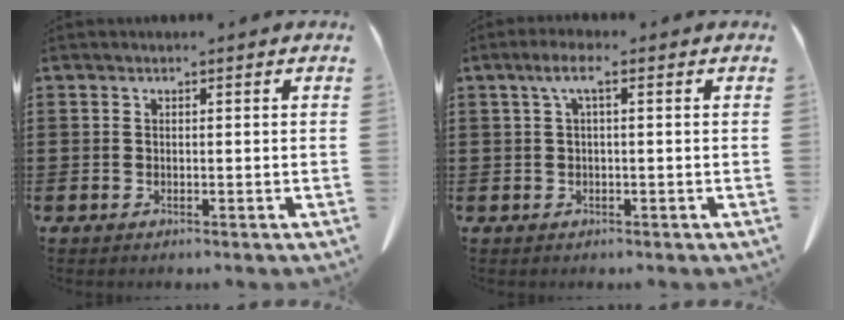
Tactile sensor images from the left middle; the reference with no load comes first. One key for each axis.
{"total": 2.9, "fx": 0.4, "fy": 0.4, "fz": 2.8, "tx": -0.055, "ty": 0.005, "tz": 0.005}